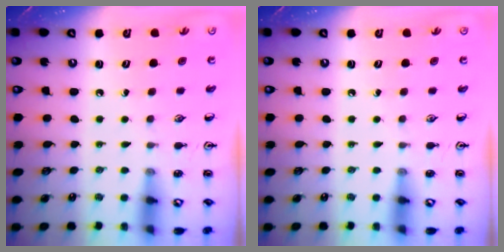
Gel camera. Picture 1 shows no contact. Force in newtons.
{"total": 0.0}